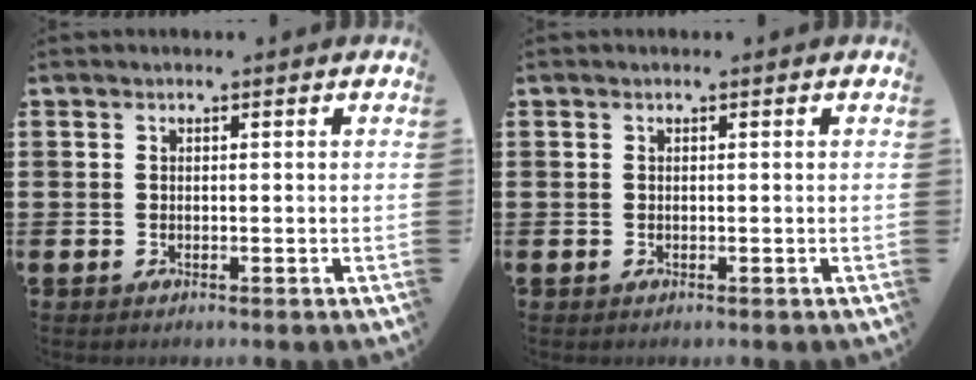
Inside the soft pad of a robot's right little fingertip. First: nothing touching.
{"total": 0.0}